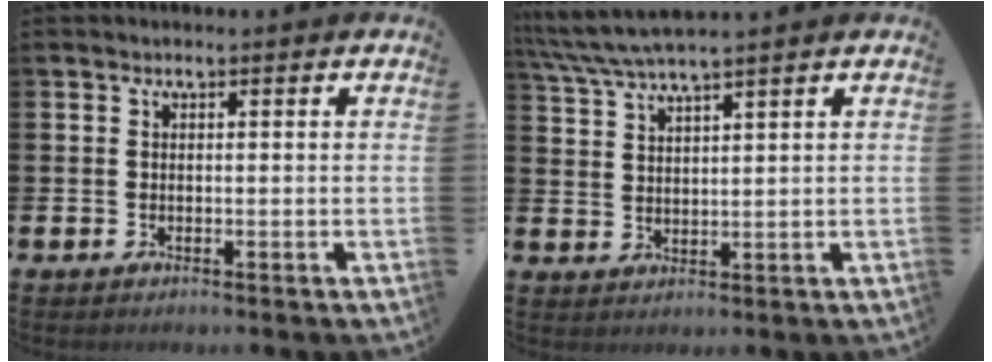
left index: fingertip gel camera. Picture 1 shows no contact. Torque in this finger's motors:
{"motor_torque": [0.00, -0.08, 0.79, 0.21]}